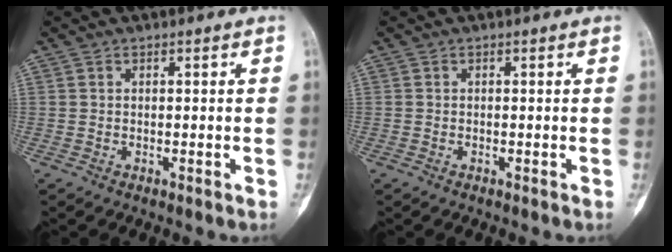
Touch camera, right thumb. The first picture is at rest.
{"total": 0.0}